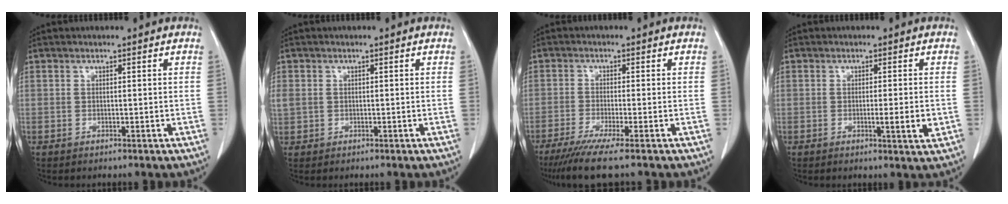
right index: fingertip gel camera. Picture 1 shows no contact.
{"total": 2.3, "force": [0.3, 2.1, 1.0], "torque": [-0.039, 0.014, 0.014]}
{"total": 7.1, "force": [-5.4, -0.8, 4.6], "torque": [-0.067, -0.019, -0.090]}
{"total": 3.5, "force": [-0.6, -0.1, 3.4], "torque": [-0.050, -0.009, -0.009]}